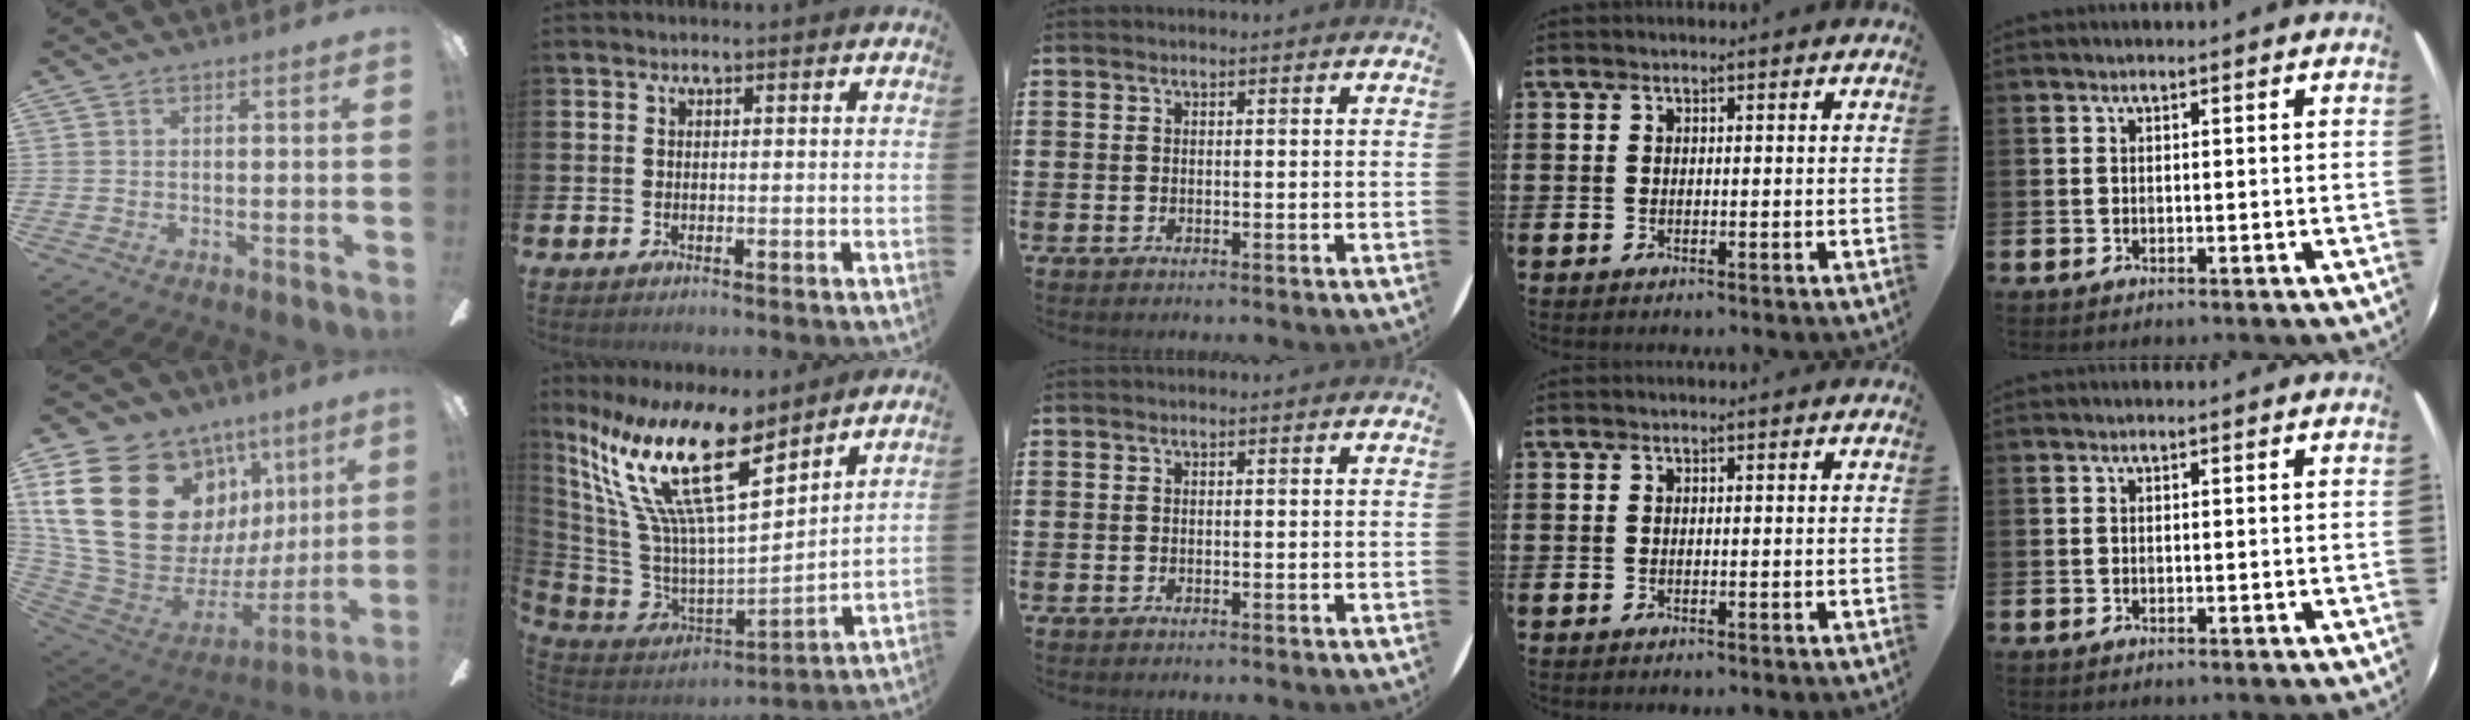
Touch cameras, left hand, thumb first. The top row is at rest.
{"thumb": {"total": 28.1, "force": [9.1, 19.2, 18.3], "torque": [-0.388, -0.052, 0.207]}, "index": {"total": 16.4, "force": [10.1, 5.2, 11.8], "torque": [-0.287, -0.069, 0.171]}}